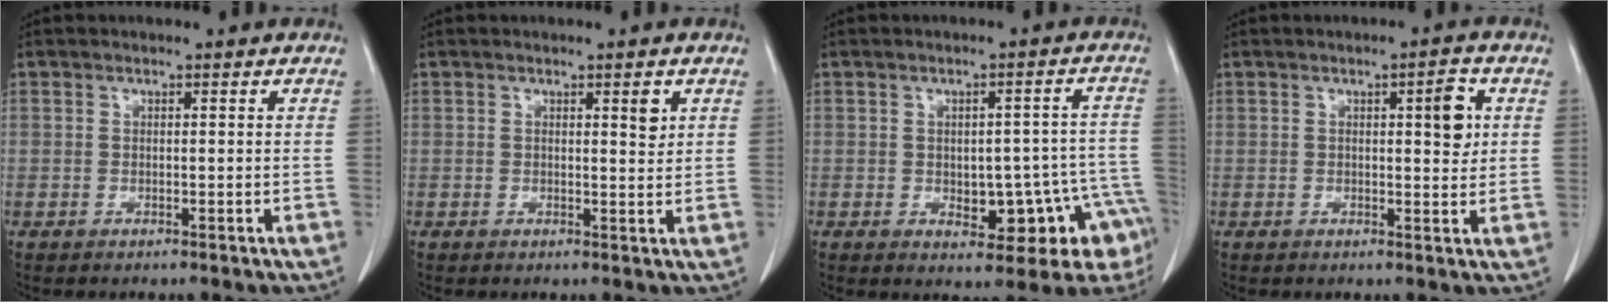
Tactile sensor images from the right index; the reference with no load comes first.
{"total": 2.0, "force": [0.9, 0.4, 1.7], "torque": [-0.025, -0.004, 0.012]}
{"total": 10.8, "force": [-4.5, 5.2, 8.3], "torque": [-0.060, 0.030, -0.050]}
{"total": 4.2, "force": [1.1, 1.1, 3.9], "torque": [-0.054, 0.000, 0.013]}